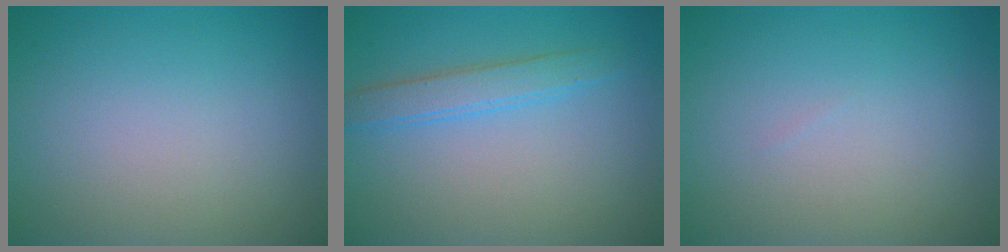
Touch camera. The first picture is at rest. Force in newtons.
{"total": 2.5, "press": 2.5, "slide": 0.1}
{"total": 0.0}